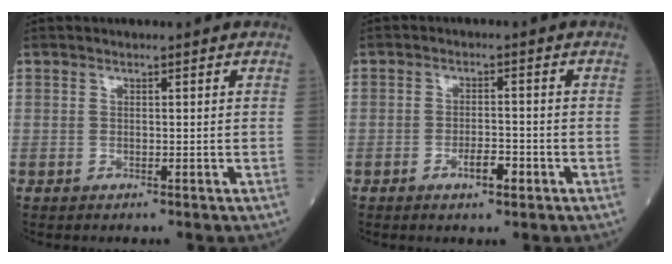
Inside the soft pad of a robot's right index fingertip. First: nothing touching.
{"total": 3.3, "force": [-1.7, 0.9, 2.7], "torque": [-0.043, 0.002, -0.028]}